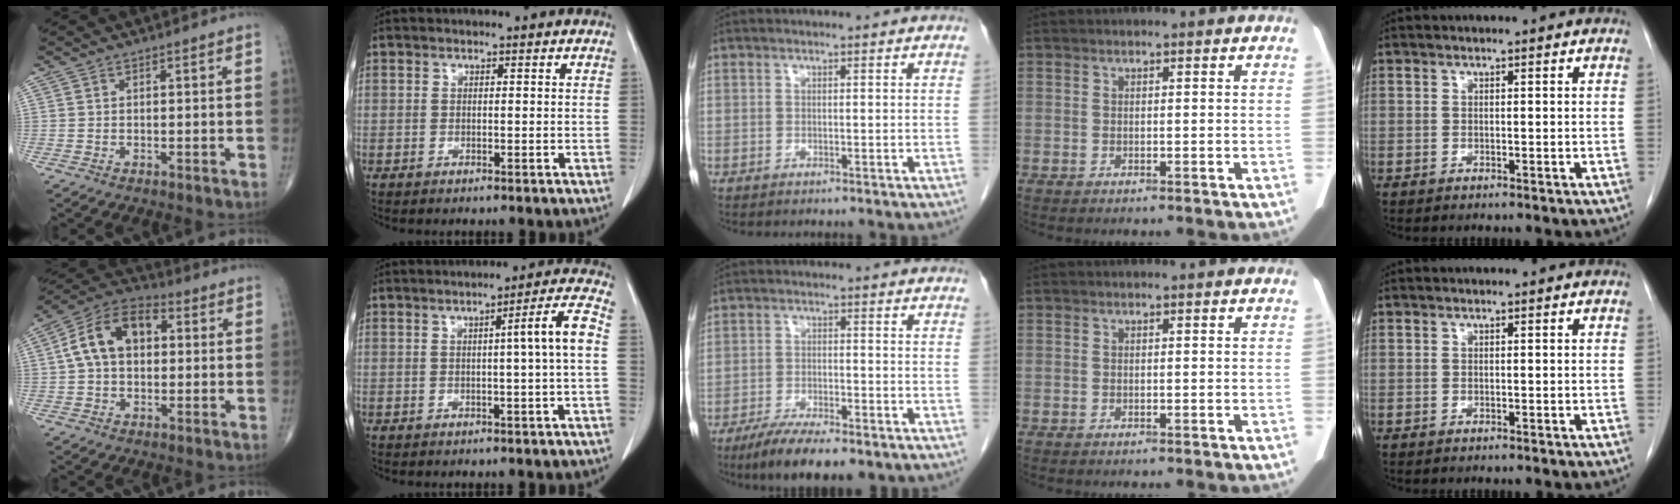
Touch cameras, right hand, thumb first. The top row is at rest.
{"thumb": {"total": 12.3, "force": [1.6, 8.0, 9.3], "torque": [-0.159, 0.033, 0.016]}, "index": {"total": 5.4, "force": [-0.1, -0.9, 5.3], "torque": [-0.075, 0.006, -0.001]}, "middle": {"total": 9.2, "force": [-6.6, 2.4, 6.0], "torque": [-0.095, -0.015, -0.101]}}